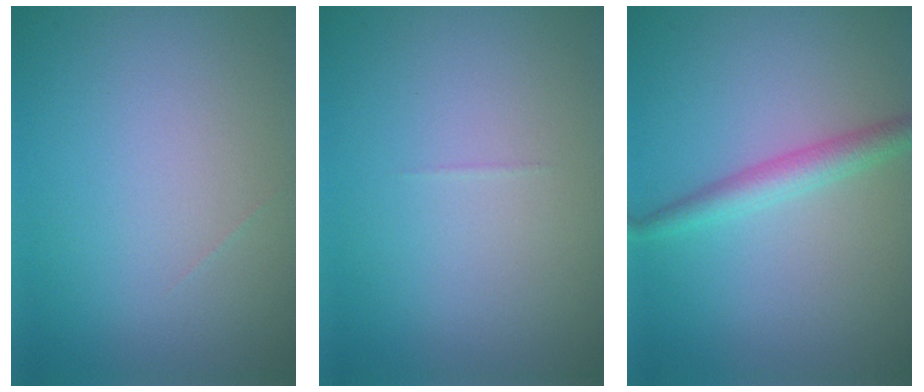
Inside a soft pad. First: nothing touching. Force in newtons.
{"total": 0.0}
{"total": 2.4, "press": 2.4, "slide": 0.0}